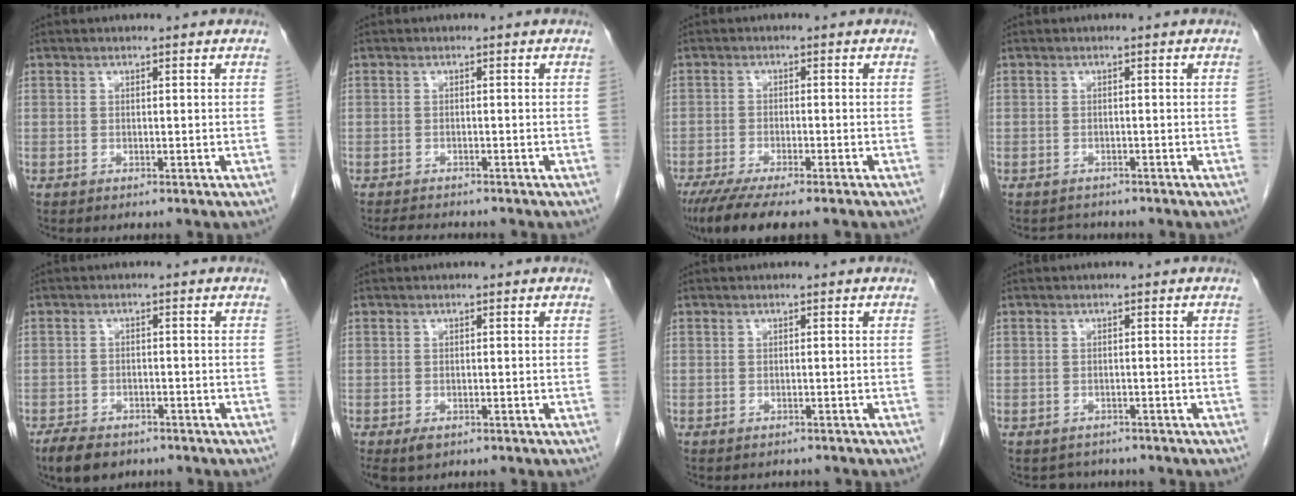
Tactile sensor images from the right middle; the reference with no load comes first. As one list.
[{"total": 3.6, "force": [-3.3, 0.7, 1.2], "torque": [-0.021, -0.010, -0.049]}, {"total": 10.2, "force": [-8.1, 1.5, 6.1], "torque": [-0.093, -0.020, -0.124]}, {"total": 2.0, "force": [-1.9, 0.8, -0.3], "torque": [-0.001, -0.004, -0.028]}, {"total": 5.5, "force": [-4.1, 2.7, 2.4], "torque": [-0.042, -0.004, -0.061]}, {"total": 2.0, "force": [-1.1, 1.0, 1.3], "torque": [-0.025, -0.003, -0.010]}, {"total": 2.1, "force": [-1.9, 0.8, 0.2], "torque": [-0.009, -0.002, -0.024]}, {"total": 2.5, "force": [-2.2, 1.2, -0.3], "torque": [-0.003, 0.000, -0.033]}]